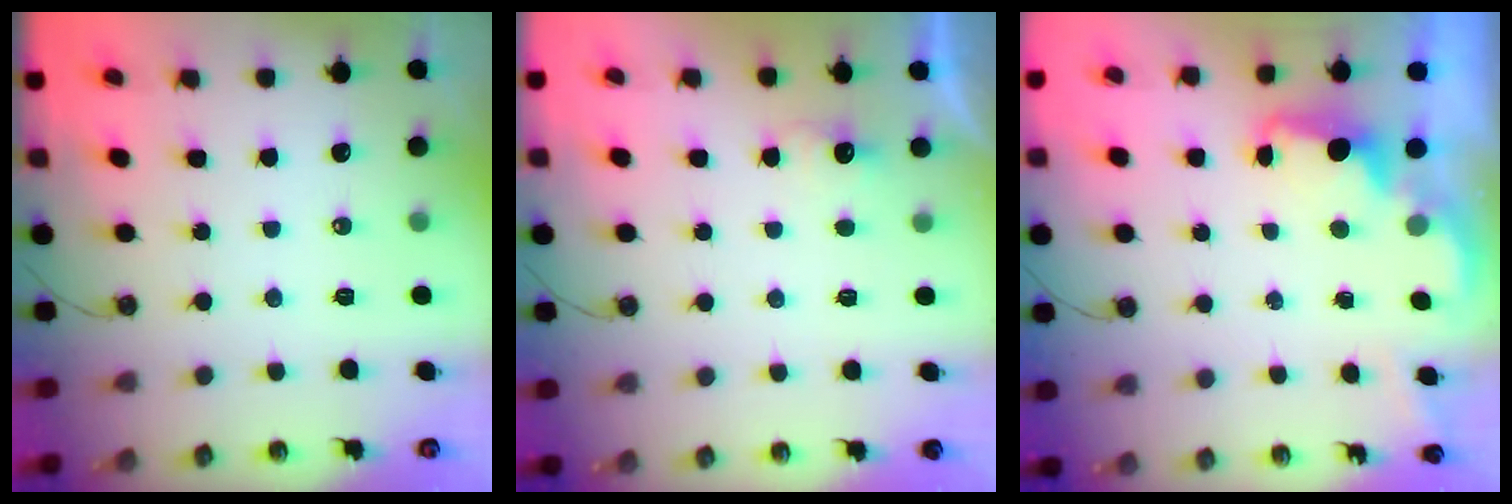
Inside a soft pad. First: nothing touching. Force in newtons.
{"total": 2.1, "press": 1.9, "slide": 0.8}
{"total": 1.4, "press": 1.3, "slide": 0.6}